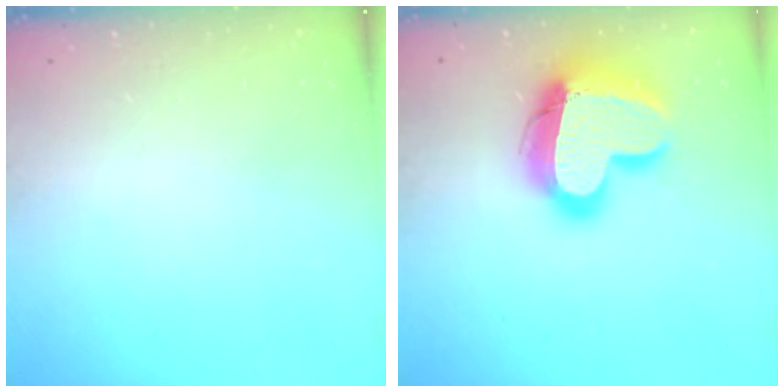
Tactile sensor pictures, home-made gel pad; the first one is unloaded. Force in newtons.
{"total": 21.0, "press": 20.9, "slide": 1.9}